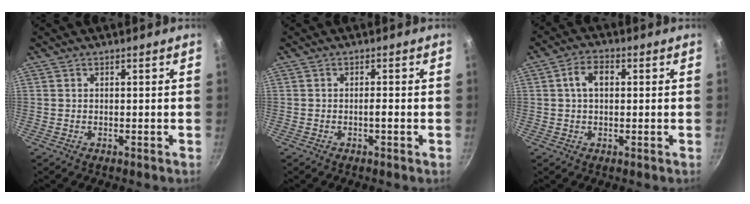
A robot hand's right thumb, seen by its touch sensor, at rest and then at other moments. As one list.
[{"total": 1.3, "force": [-0.5, 0.1, 1.2], "torque": [-0.025, 0.003, -0.011]}, {"total": 5.3, "force": [0.9, 3.4, 3.9], "torque": [-0.059, 0.014, 0.010]}]